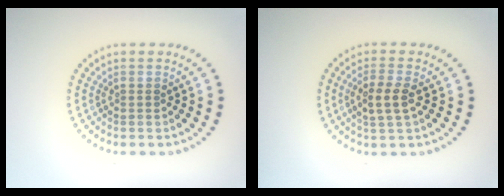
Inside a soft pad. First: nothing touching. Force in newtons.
{"total": 2.7, "press": 2.5, "slide": 0.8}